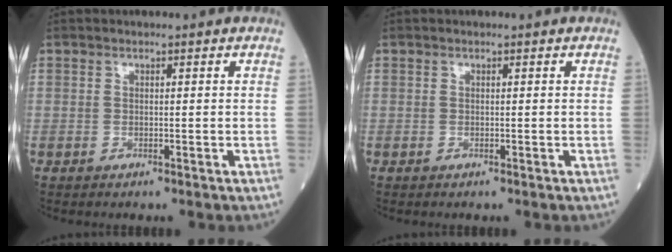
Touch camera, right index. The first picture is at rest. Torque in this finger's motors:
{"motor_torque": [0.00, 0.00, 0.00, 0.00]}